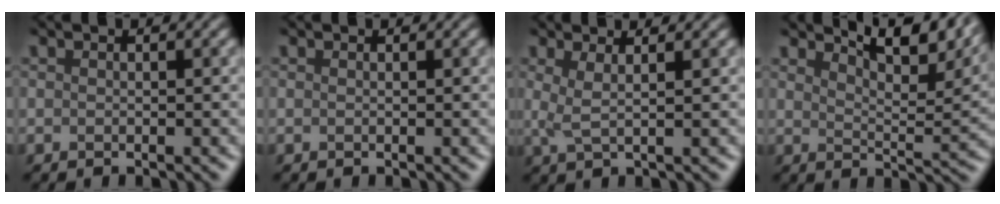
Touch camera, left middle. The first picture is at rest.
{"total": 0.0}
{"total": 1.2, "force": [0.5, 0.1, 1.1], "torque": [-0.030, 0.006, 0.018]}
{"total": 9.6, "force": [7.7, 2.1, 5.4], "torque": [-0.060, 0.029, 0.095]}